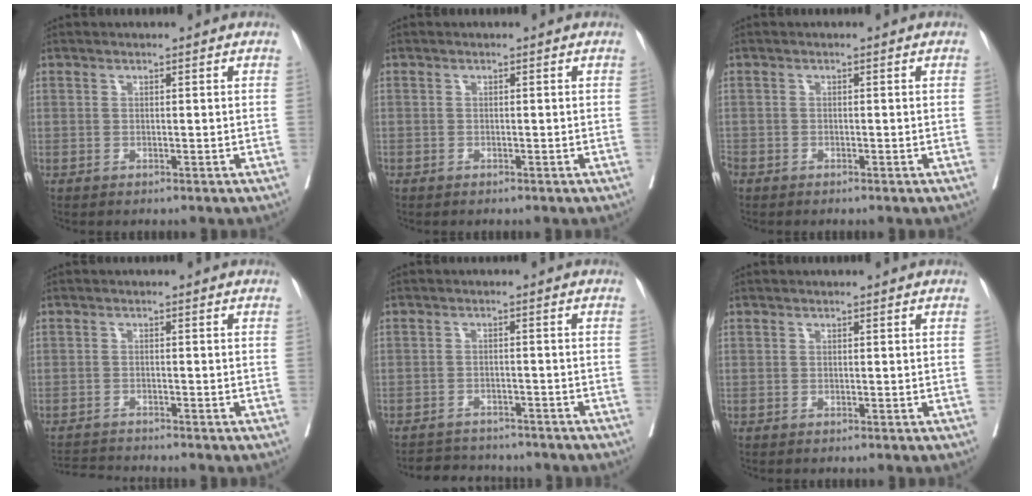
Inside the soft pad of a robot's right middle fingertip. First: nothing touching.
{"total": 0.8, "force": [-0.4, 0.7, -0.1], "torque": [0.001, 0.008, -0.010]}
{"total": 2.7, "force": [-1.7, 1.5, 1.5], "torque": [-0.051, -0.002, -0.031]}
{"total": 3.3, "force": [-3.2, -0.7, 0.0], "torque": [0.001, -0.019, -0.057]}
{"total": 8.3, "force": [-7.7, 2.4, 2.0], "torque": [-0.030, 0.004, -0.101]}
{"total": 0.0}